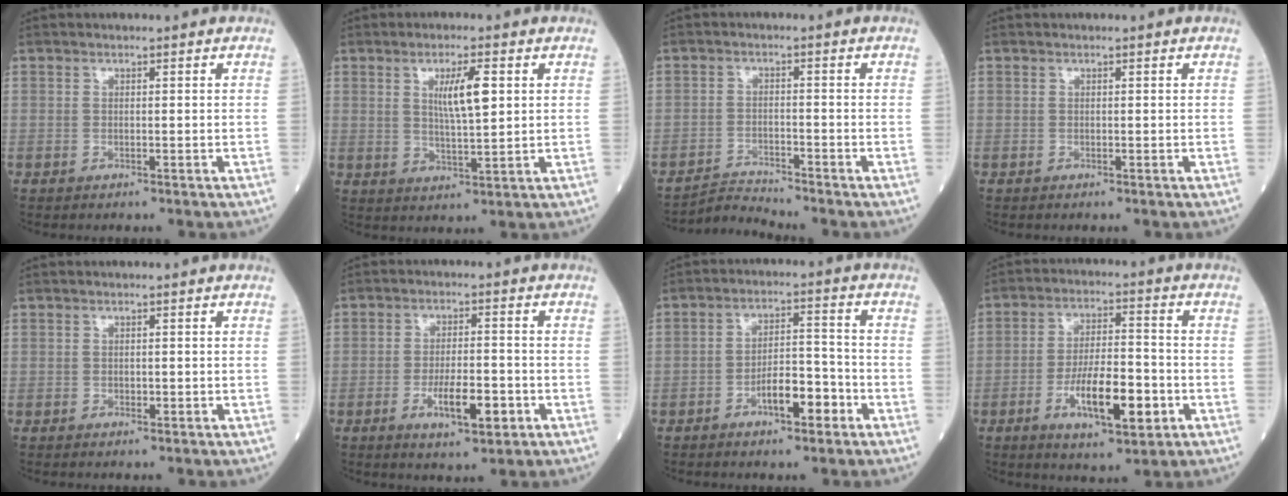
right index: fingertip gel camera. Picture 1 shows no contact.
{"total": 6.1, "force": [1.8, 0.8, 5.8], "torque": [-0.103, -0.001, 0.034]}
{"total": 3.7, "force": [-3.3, -1.2, -1.2], "torque": [0.018, -0.013, -0.057]}
{"total": 0.0}
{"total": 0.5, "force": [-0.2, 0.4, 0.3], "torque": [-0.005, 0.001, -0.004]}
{"total": 6.9, "force": [-2.6, 1.8, 6.1], "torque": [-0.104, -0.004, -0.041]}
{"total": 6.6, "force": [-3.4, 2.1, 5.2], "torque": [-0.087, 0.014, -0.056]}
{"total": 11.4, "force": [-4.0, 3.2, 10.2], "torque": [-0.180, 0.000, -0.066]}